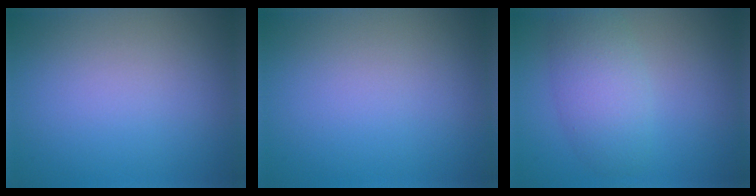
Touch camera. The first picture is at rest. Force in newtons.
{"total": 0.0}
{"total": 4.1, "press": 4.1, "slide": 0.2}